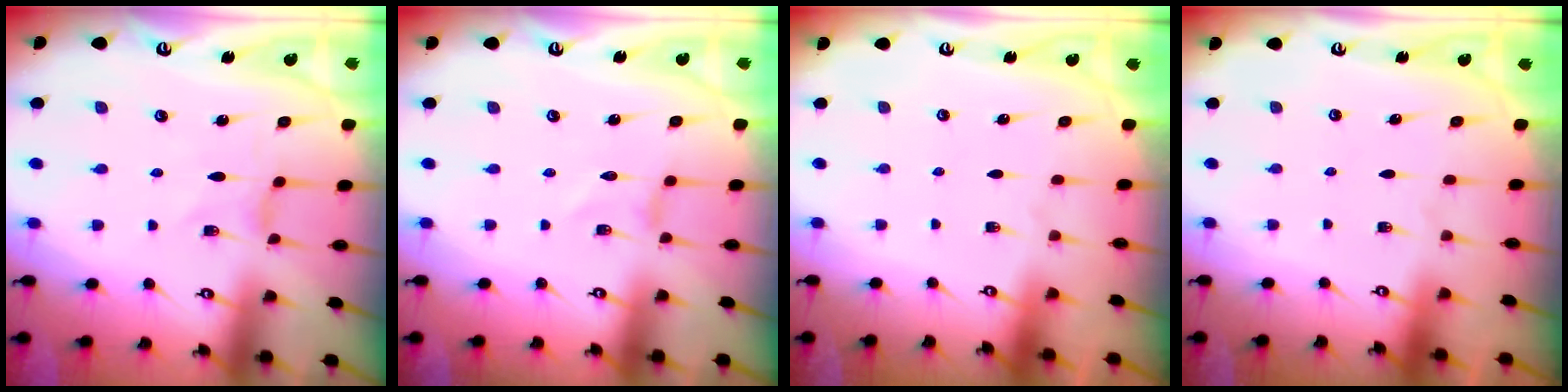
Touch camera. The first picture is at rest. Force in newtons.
{"total": 0.0}
{"total": 0.0}
{"total": 0.0}